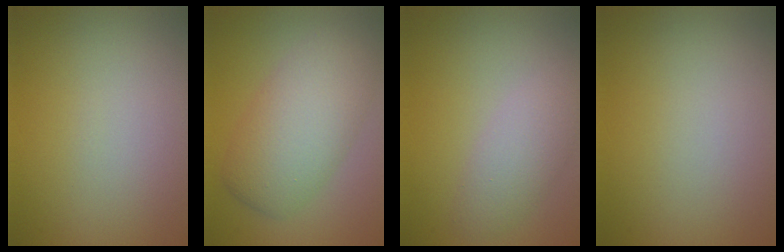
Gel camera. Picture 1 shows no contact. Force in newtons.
{"total": 6.1, "press": 6.1, "slide": 0.1}
{"total": 2.9, "press": 2.9, "slide": 0.3}
{"total": 0.0}